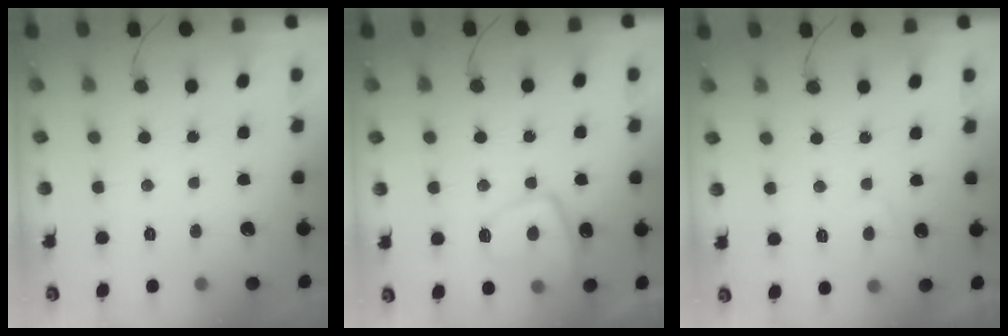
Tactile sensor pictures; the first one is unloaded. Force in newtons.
{"total": 10.4, "press": 10.4, "slide": 1.3}
{"total": 2.3, "press": 2.2, "slide": 0.6}